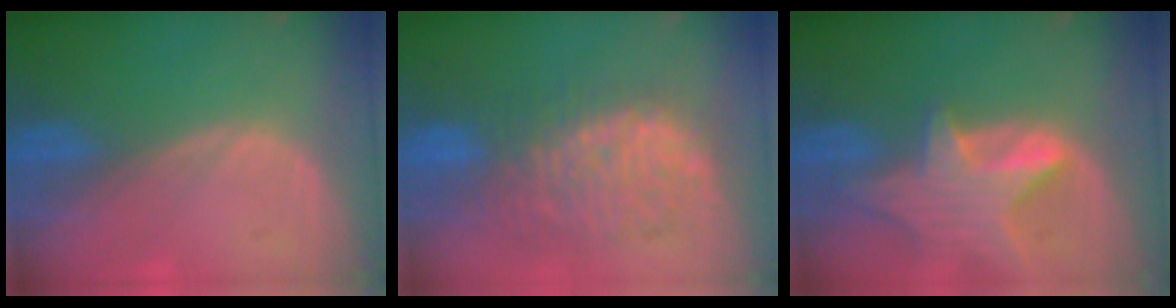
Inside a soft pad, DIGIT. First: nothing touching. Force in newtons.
{"total": 10.4, "press": 9.8, "slide": 3.5}
{"total": 8.1, "press": 7.4, "slide": 3.4}